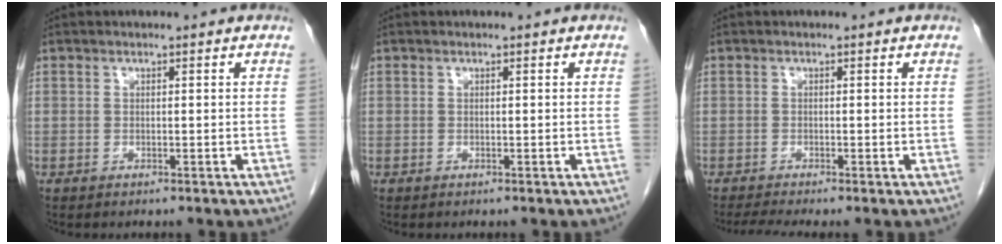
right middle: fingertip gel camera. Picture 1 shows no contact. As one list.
[{"total": 0.0}, {"total": 2.4, "force": [-2.0, -0.4, 1.3], "torque": [-0.028, -0.008, -0.040]}]